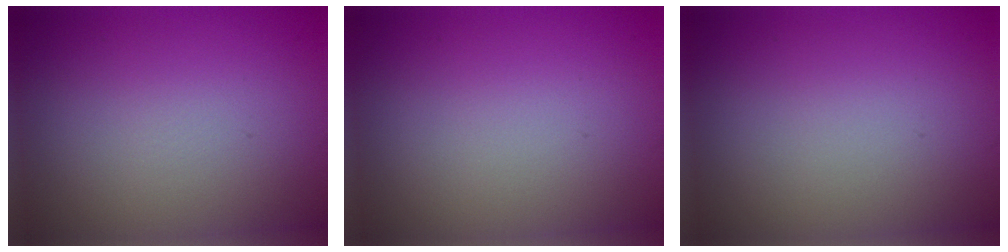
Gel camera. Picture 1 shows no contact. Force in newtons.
{"total": 0.0}
{"total": 0.0}